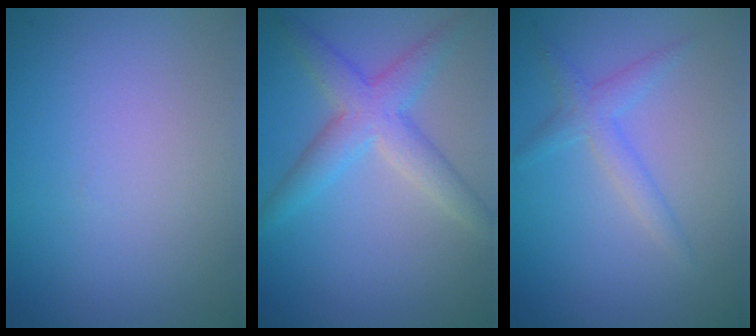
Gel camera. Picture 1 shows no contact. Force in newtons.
{"total": 4.2, "press": 4.2, "slide": 0.2}
{"total": 2.0, "press": 2.0, "slide": 0.1}